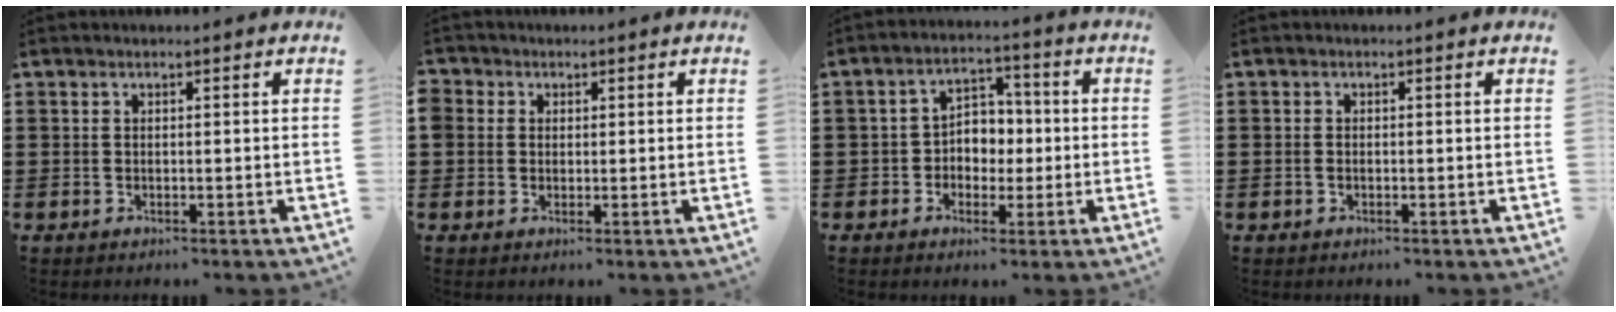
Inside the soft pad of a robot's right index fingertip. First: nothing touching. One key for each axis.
{"total": 1.8, "fx": 0.6, "fy": 1.7, "fz": 0.0, "tx": -0.008, "ty": 0.010, "tz": 0.010}
{"total": 4.7, "fx": -0.8, "fy": 4.1, "fz": 2.2, "tx": -0.046, "ty": 0.012, "tz": -0.021}
{"total": 0.7, "fx": -0.2, "fy": 0.4, "fz": 0.6, "tx": -0.015, "ty": 0.000, "tz": -0.003}